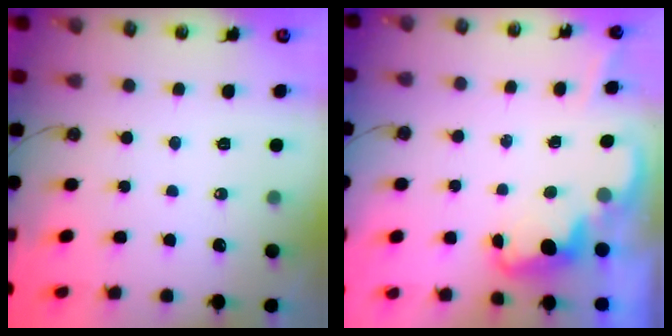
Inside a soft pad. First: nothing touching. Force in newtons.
{"total": 2.2, "press": 2.2, "slide": 0.5}